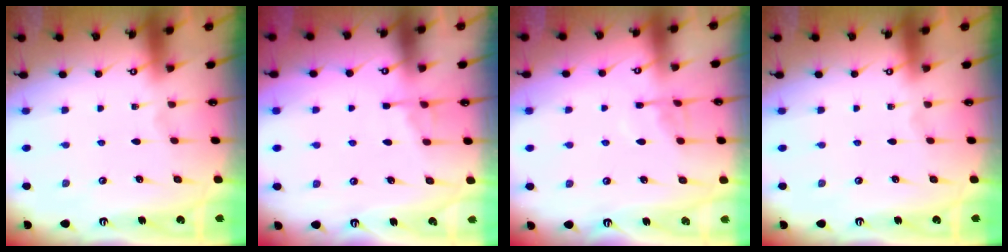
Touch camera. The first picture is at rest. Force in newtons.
{"total": 3.9, "press": 3.9, "slide": 0.6}
{"total": 6.4, "press": 6.3, "slide": 0.6}
{"total": 0.0}